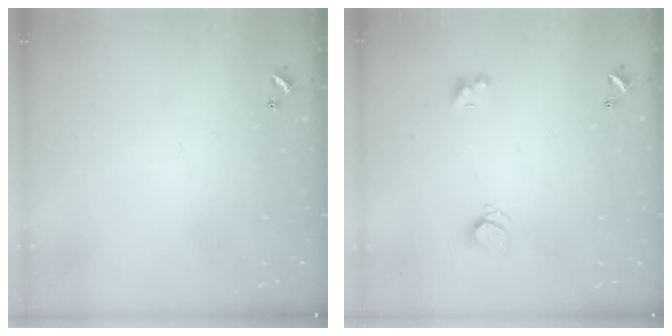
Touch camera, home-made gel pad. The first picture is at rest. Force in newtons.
{"total": 1.4, "press": 1.4, "slide": 0.5}